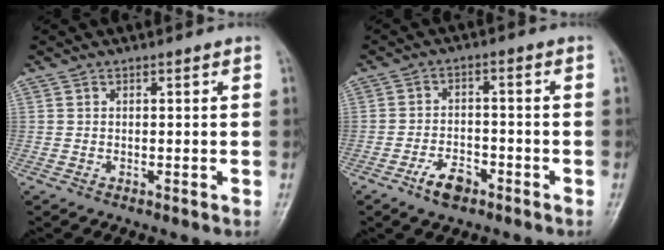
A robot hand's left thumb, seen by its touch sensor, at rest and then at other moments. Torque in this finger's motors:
{"motor_torque": [-0.05, 0.45, 0.54, 0.43, 0.01]}